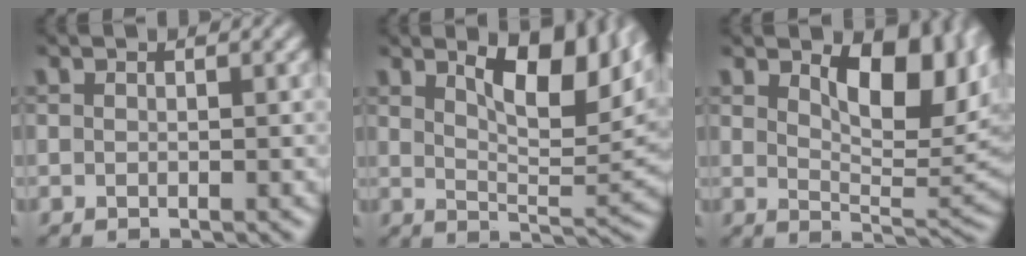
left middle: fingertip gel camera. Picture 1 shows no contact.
{"total": 7.7, "force": [3.8, 2.8, 6.1], "torque": [-0.095, -0.001, 0.062]}
{"total": 9.4, "force": [3.3, 4.4, 7.7], "torque": [-0.114, -0.004, 0.051]}